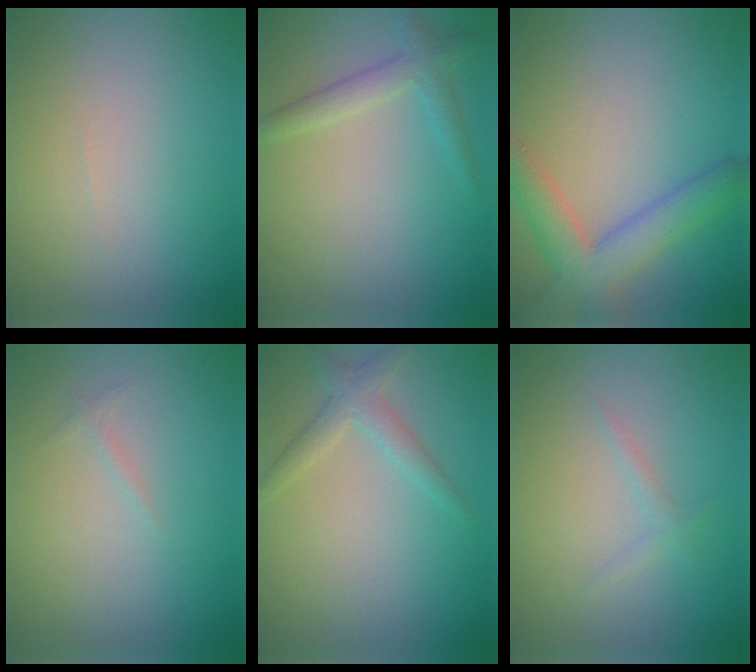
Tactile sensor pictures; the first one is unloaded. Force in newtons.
{"total": 2.3, "press": 2.3, "slide": 0.1}
{"total": 5.0, "press": 5.0, "slide": 0.3}
{"total": 0.5, "press": 0.5, "slide": 0.0}
{"total": 2.2, "press": 2.1, "slide": 0.1}
{"total": 0.8, "press": 0.8, "slide": 0.0}